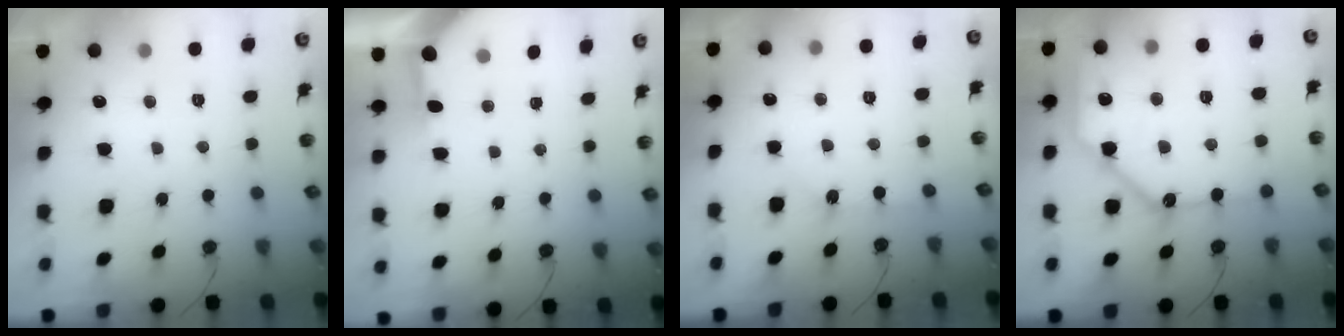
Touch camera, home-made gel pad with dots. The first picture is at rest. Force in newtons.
{"total": 4.0, "press": 4.0, "slide": 0.5}
{"total": 4.1, "press": 4.1, "slide": 0.4}
{"total": 17.3, "press": 17.2, "slide": 2.0}